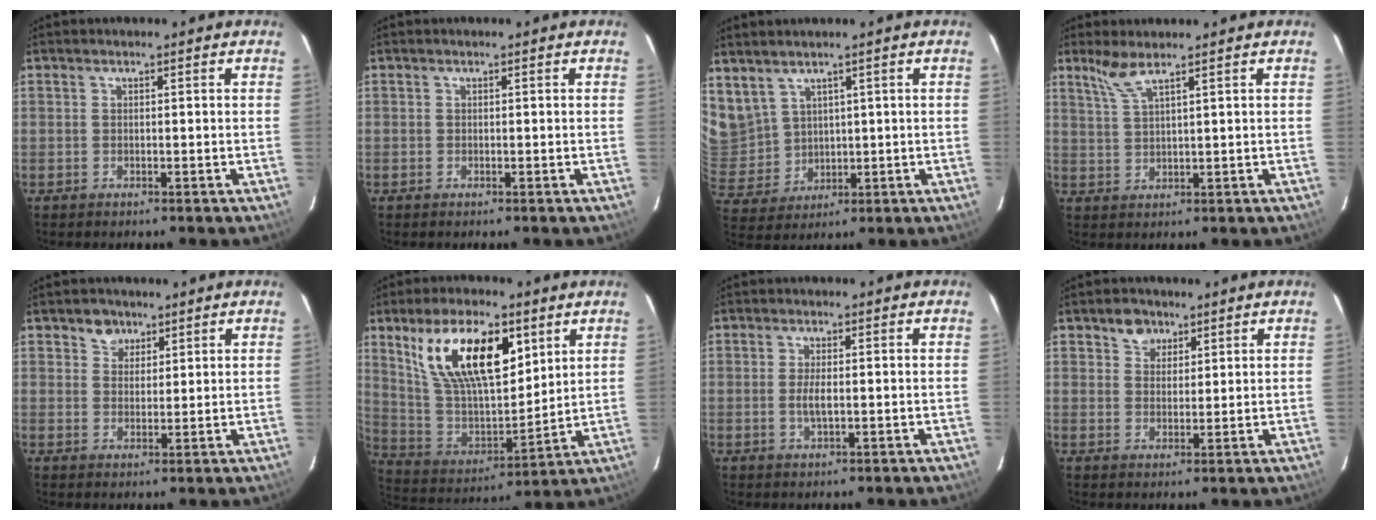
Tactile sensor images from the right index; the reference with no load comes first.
{"total": 0.0}
{"total": 8.3, "force": [5.6, 5.5, 2.6], "torque": [-0.058, 0.005, 0.142]}
{"total": 3.7, "force": [2.8, -0.1, 2.3], "torque": [-0.052, 0.000, 0.062]}
{"total": 3.7, "force": [2.3, 2.8, 0.5], "torque": [0.004, 0.007, 0.038]}
{"total": 20.4, "force": [9.7, 9.4, 15.3], "torque": [-0.278, 0.008, 0.192]}
{"total": 2.8, "force": [-0.2, 0.7, 2.7], "torque": [-0.052, -0.004, -0.004]}
{"total": 4.1, "force": [2.6, 3.1, 1.0], "torque": [-0.006, 0.008, 0.045]}